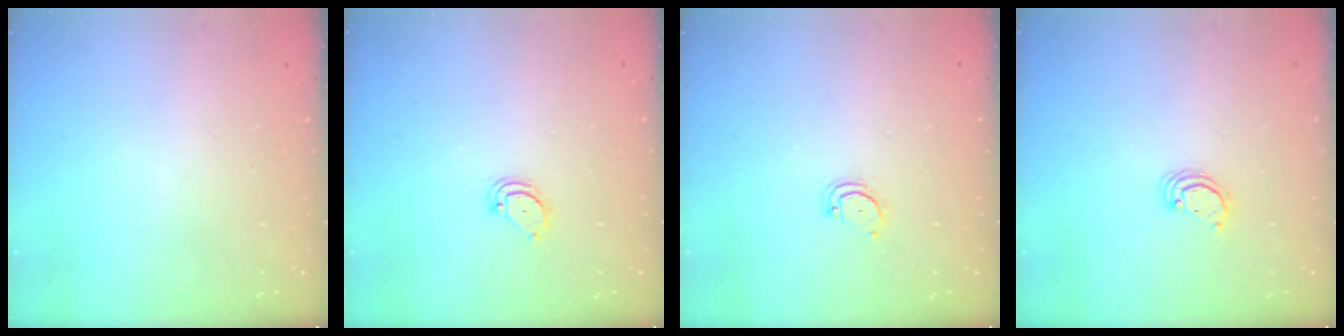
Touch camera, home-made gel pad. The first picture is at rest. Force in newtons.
{"total": 2.4, "press": 2.4, "slide": 0.2}
{"total": 3.4, "press": 3.4, "slide": 0.2}
{"total": 2.2, "press": 2.2, "slide": 0.2}